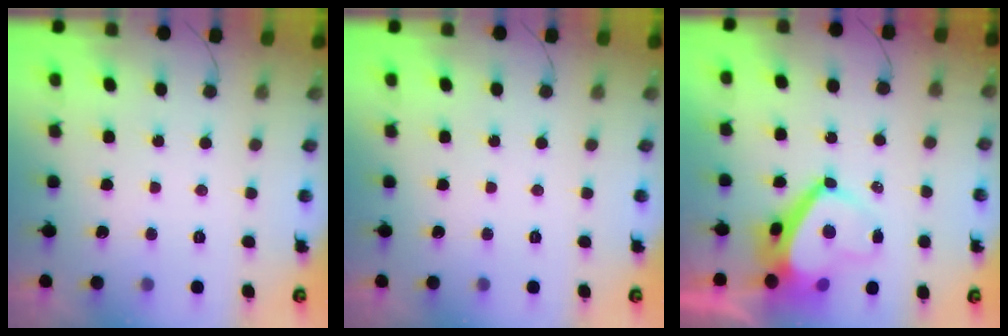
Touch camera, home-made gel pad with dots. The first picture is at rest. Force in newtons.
{"total": 0.0}
{"total": 7.5, "press": 7.5, "slide": 0.8}